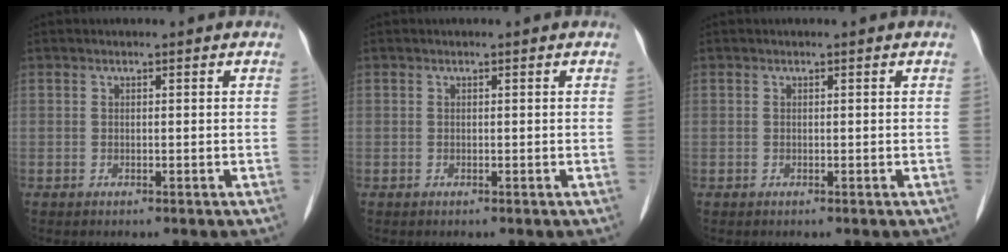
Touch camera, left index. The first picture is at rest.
{"total": 0.0}
{"total": 0.0}